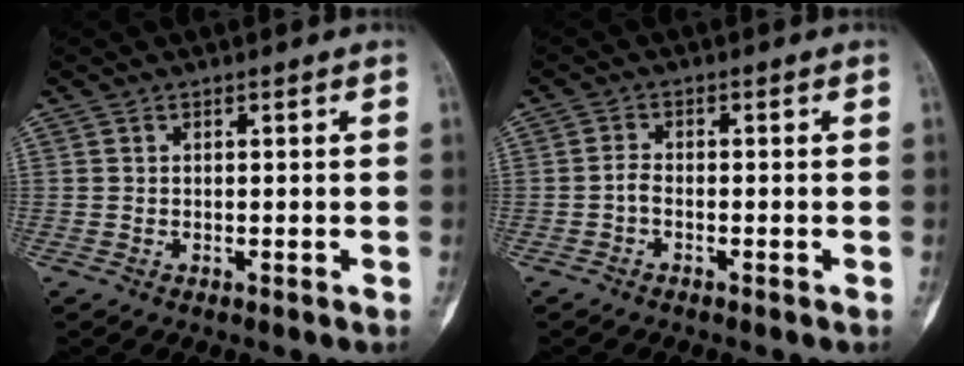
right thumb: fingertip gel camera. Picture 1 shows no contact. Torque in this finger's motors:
{"motor_torque": [0.19, -0.06, 0.14, 0.01, 0.16]}